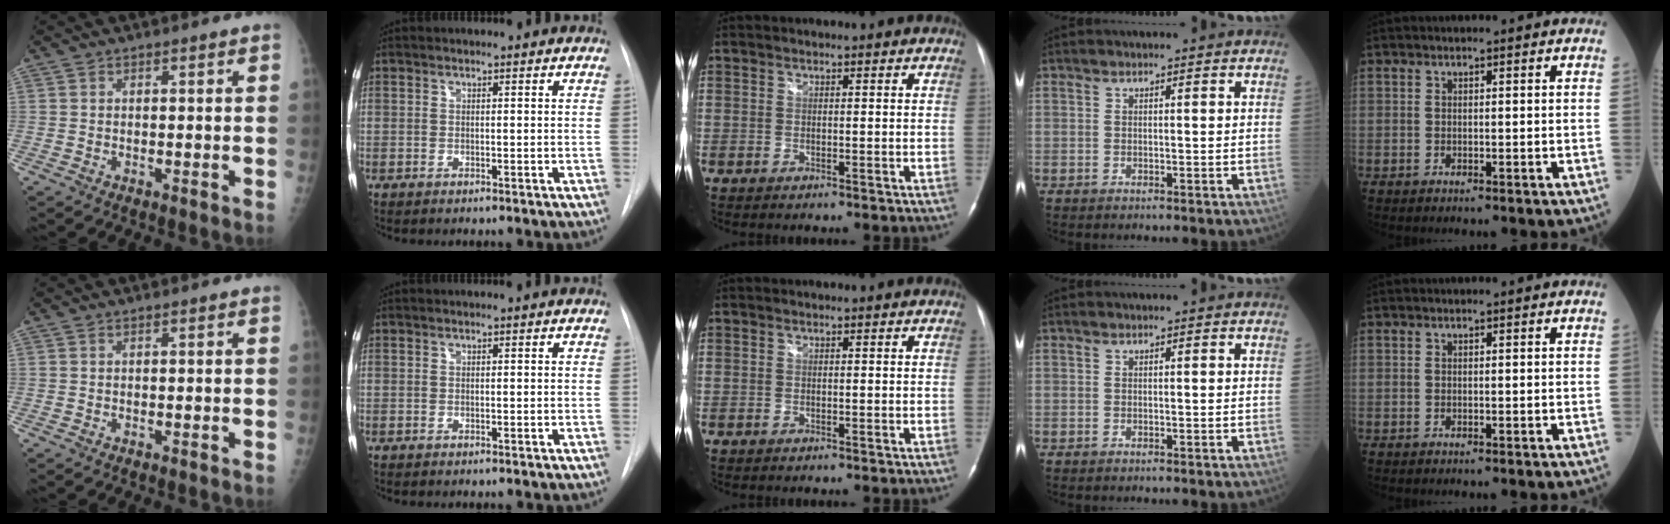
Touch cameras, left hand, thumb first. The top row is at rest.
{}